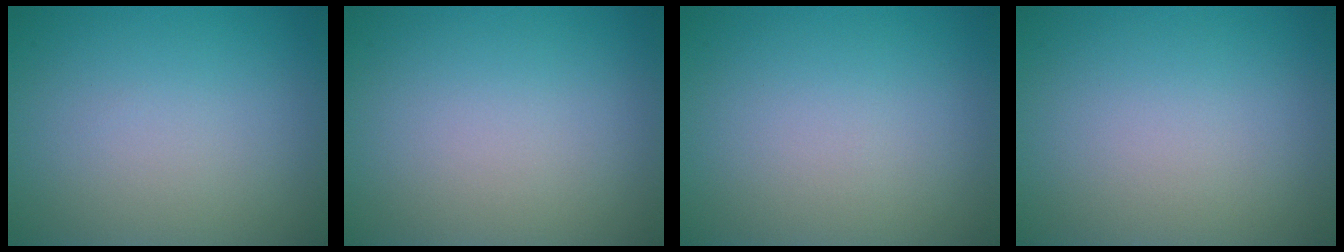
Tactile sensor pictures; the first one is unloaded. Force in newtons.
{"total": 0.0}
{"total": 0.0}
{"total": 0.0}